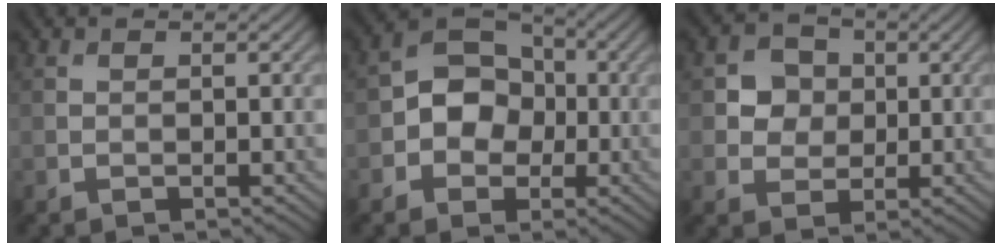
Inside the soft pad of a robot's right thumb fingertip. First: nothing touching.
{"total": 6.5, "force": [-0.8, 5.3, 3.6], "torque": [-0.054, 0.011, -0.034]}
{"total": 4.3, "force": [0.6, 3.9, 1.7], "torque": [-0.033, 0.005, 0.001]}